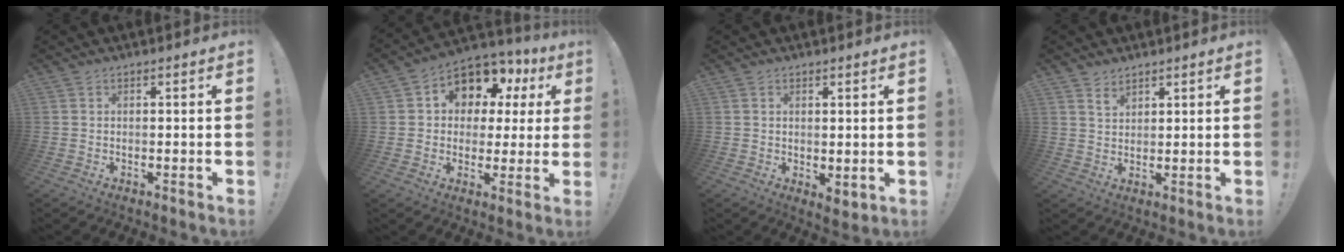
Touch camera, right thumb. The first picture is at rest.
{"total": 10.3, "force": [5.3, 7.5, 4.7], "torque": [-0.069, -0.043, 0.097]}
{"total": 2.5, "force": [1.0, 1.5, 1.7], "torque": [-0.019, -0.008, 0.022]}
{"total": 3.1, "force": [2.6, 1.3, 1.0], "torque": [-0.009, -0.019, 0.047]}